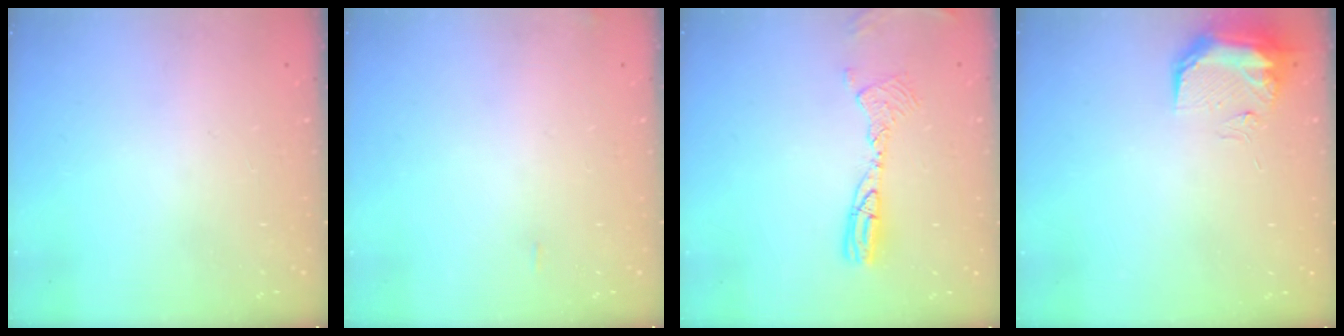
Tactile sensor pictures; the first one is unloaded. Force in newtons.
{"total": 4.8, "press": 4.5, "slide": 1.5}
{"total": 9.5, "press": 9.2, "slide": 2.4}
{"total": 9.0, "press": 9.0, "slide": 0.9}